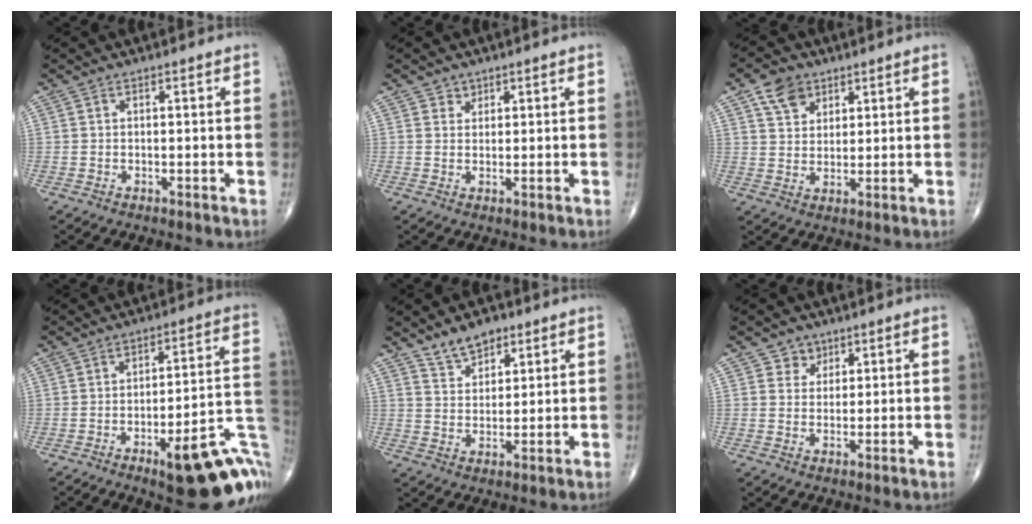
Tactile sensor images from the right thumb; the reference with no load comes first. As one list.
[{"total": 1.8, "force": [1.1, 1.4, 0.1], "torque": [0.015, -0.005, 0.011]}, {"total": 6.9, "force": [3.6, 5.2, 2.6], "torque": [-0.021, -0.016, 0.063]}, {"total": 20.4, "force": [-8.2, 6.3, 17.6], "torque": [-0.150, 0.047, -0.091]}, {"total": 6.8, "force": [4.8, 3.7, 3.1], "torque": [-0.027, -0.030, 0.087]}, {"total": 3.4, "force": [2.0, 2.8, 0.4], "torque": [0.015, -0.010, 0.028]}]